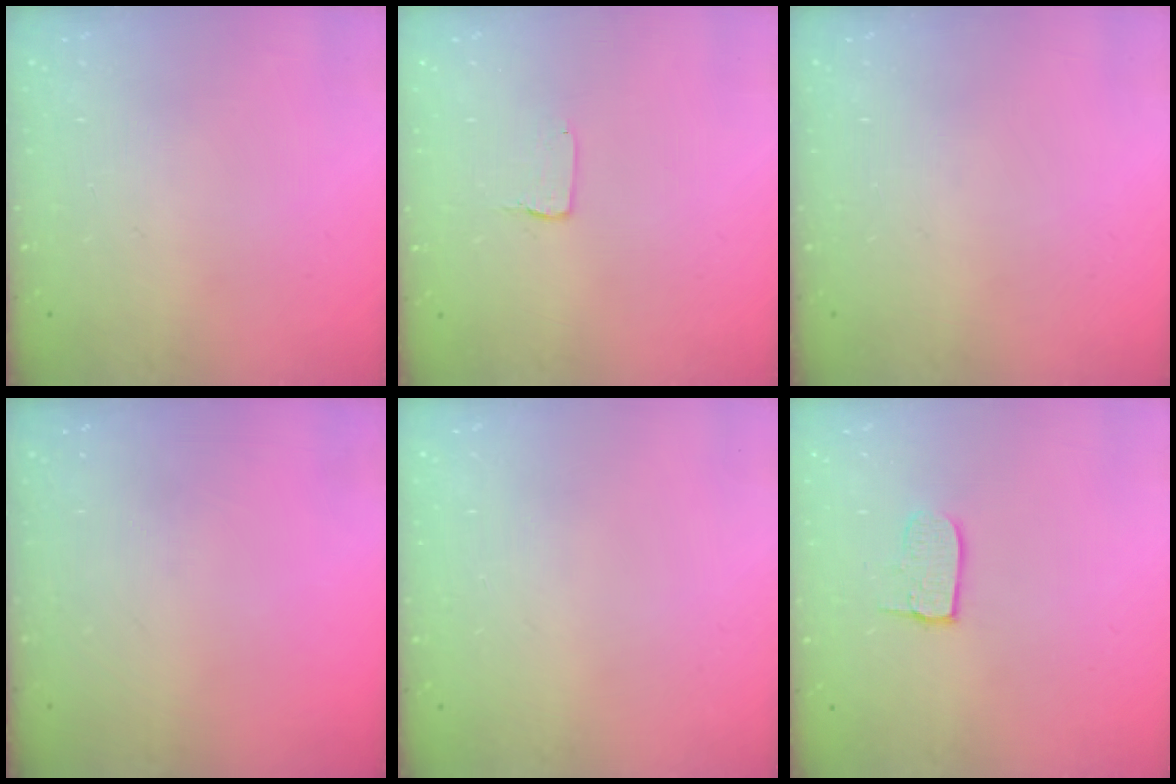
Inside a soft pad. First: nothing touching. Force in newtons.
{"total": 1.0, "press": 1.0, "slide": 0.1}
{"total": 0.0}
{"total": 0.0}
{"total": 0.0}
{"total": 6.5, "press": 6.5, "slide": 0.6}